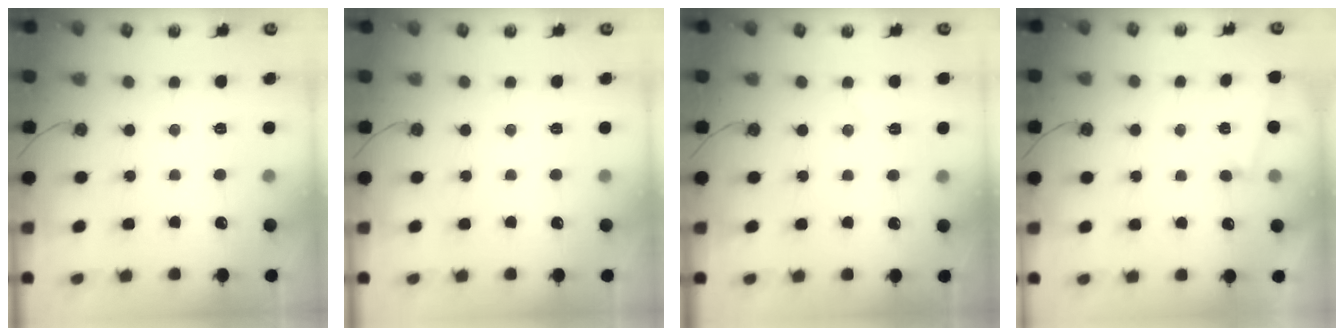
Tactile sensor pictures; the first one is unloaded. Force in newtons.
{"total": 0.0}
{"total": 5.0, "press": 4.6, "slide": 2.0}
{"total": 1.9, "press": 1.7, "slide": 0.7}